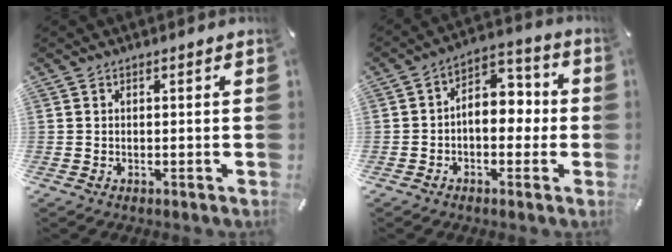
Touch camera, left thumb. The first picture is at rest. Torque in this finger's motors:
{"motor_torque": [0.10, 0.16, 0.99, 0.06, -0.02]}